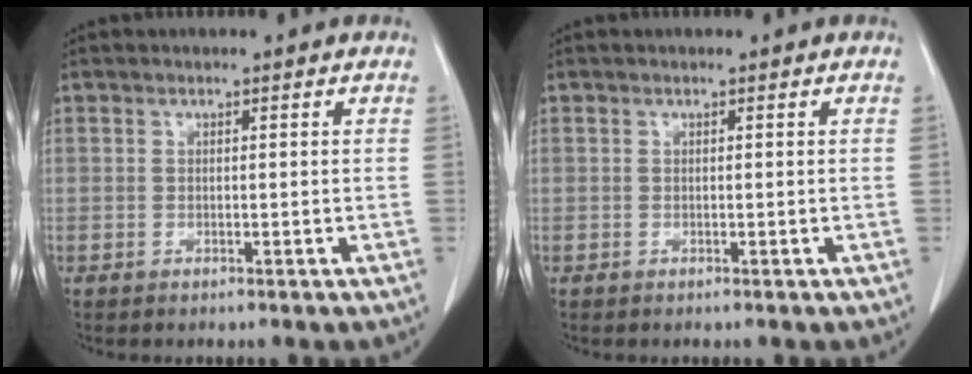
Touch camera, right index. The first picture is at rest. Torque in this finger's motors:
{"motor_torque": [0.00, 0.00, 0.00, 0.00]}